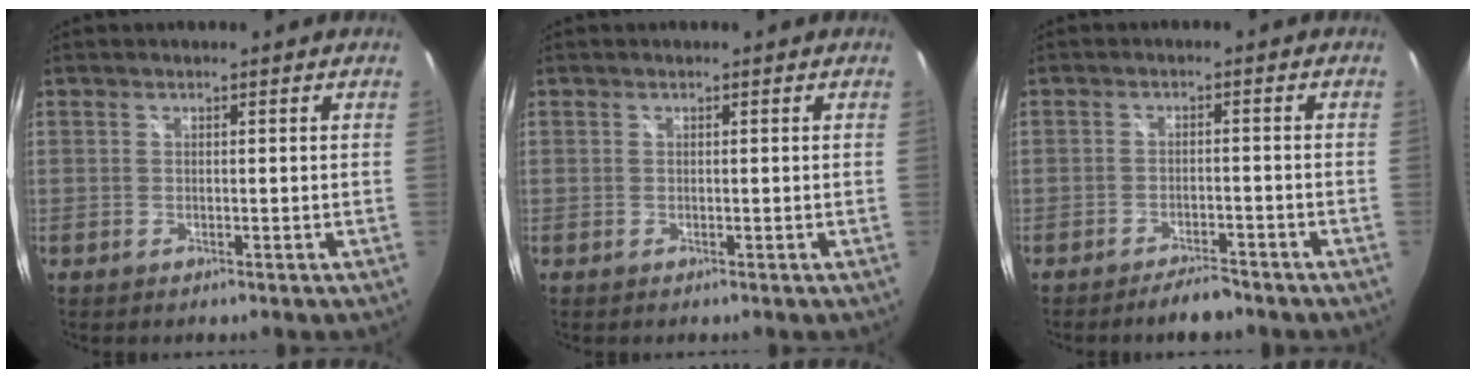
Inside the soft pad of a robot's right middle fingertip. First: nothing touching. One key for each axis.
{"total": 0.0}
{"total": 4.5, "fx": -3.9, "fy": 1.3, "fz": 1.9, "tx": -0.045, "ty": -0.002, "tz": -0.060}